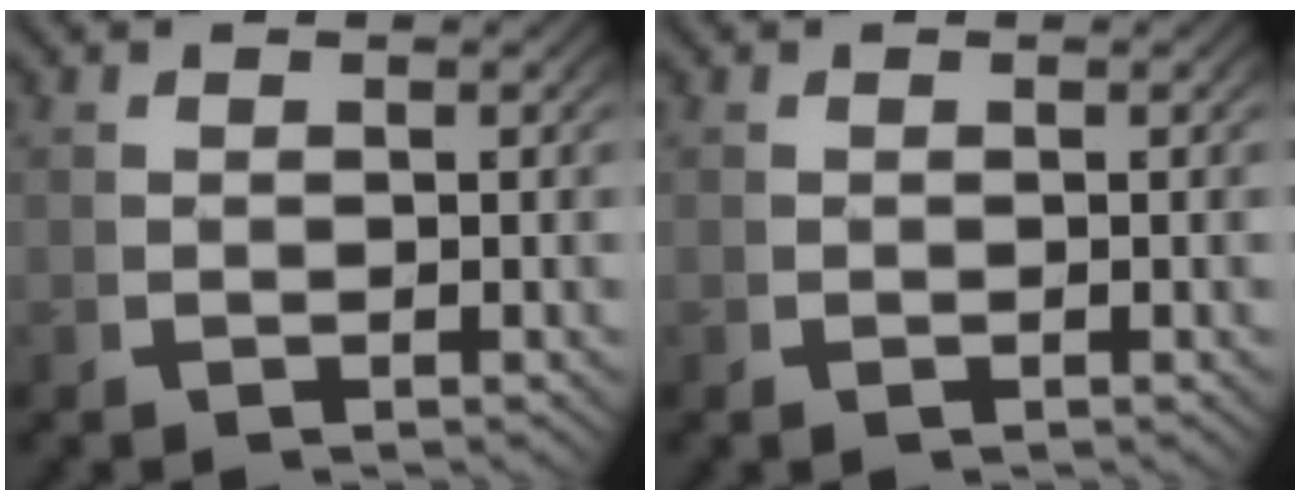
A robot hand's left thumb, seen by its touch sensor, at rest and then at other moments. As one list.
[{"total": 0.0}]